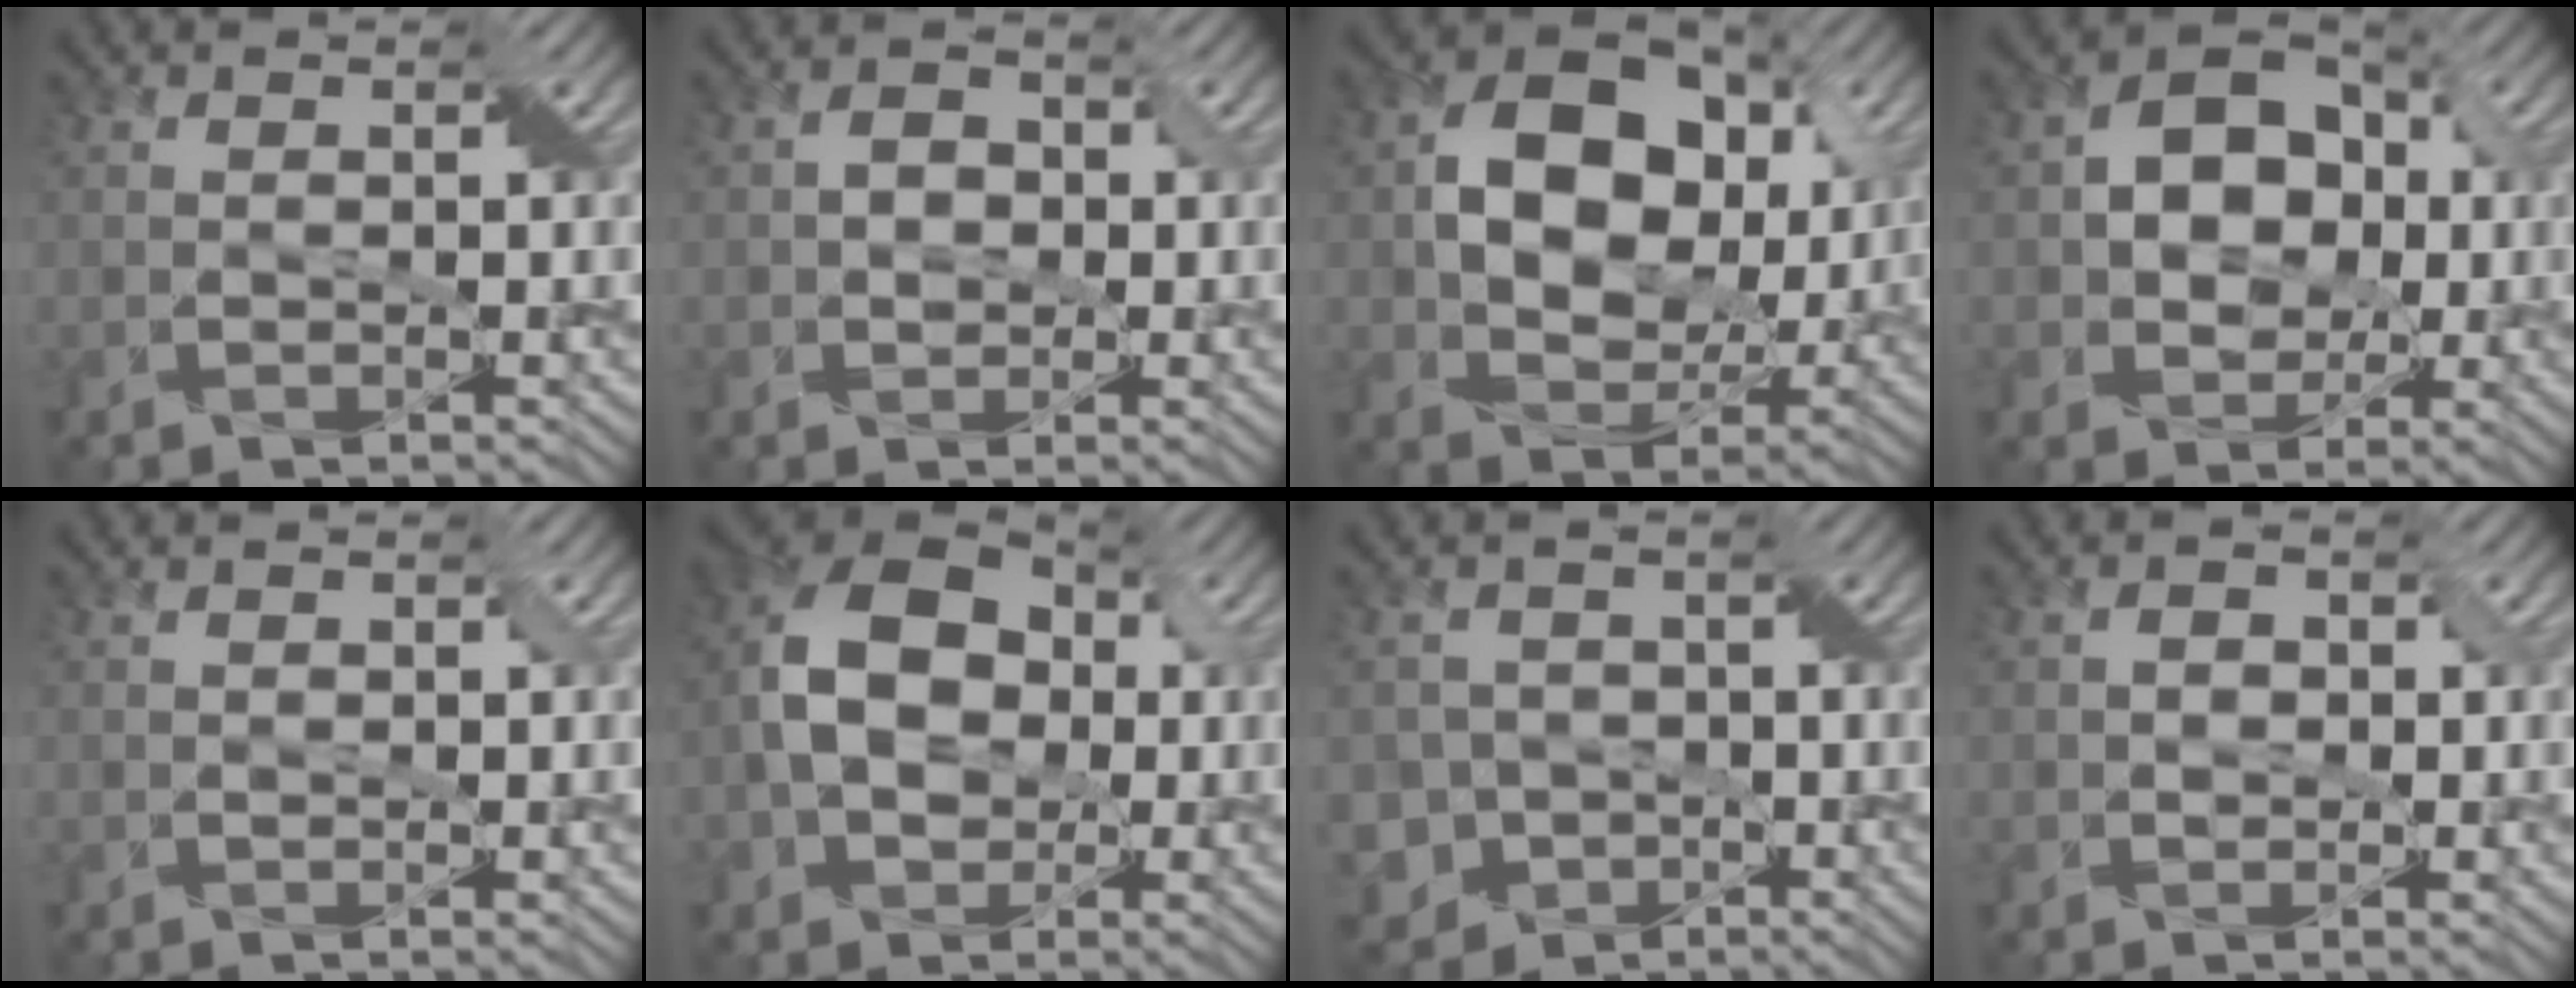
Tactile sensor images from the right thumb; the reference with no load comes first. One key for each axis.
{"total": 3.0, "fx": 0.0, "fy": 2.6, "fz": 1.6, "tx": -0.030, "ty": 0.006, "tz": -0.013}
{"total": 12.5, "fx": 2.3, "fy": 9.0, "fz": 8.3, "tx": -0.154, "ty": 0.006, "tz": 0.033}
{"total": 9.8, "fx": 0.8, "fy": 7.4, "fz": 6.3, "tx": -0.105, "ty": 0.017, "tz": -0.002}
{"total": 0.7, "fx": 0.0, "fy": 0.5, "fz": 0.4, "tx": -0.010, "ty": -0.001, "tz": -0.001}
{"total": 11.4, "fx": -0.1, "fy": 8.4, "fz": 7.7, "tx": -0.160, "ty": 0.006, "tz": -0.004}
{"total": 7.3, "fx": -3.2, "fy": 6.4, "fz": 1.7, "tx": -0.045, "ty": -0.014, "tz": -0.073}
{"total": 2.1, "fx": 0.1, "fy": 1.8, "fz": 1.2, "tx": -0.016, "ty": 0.002, "tz": -0.005}